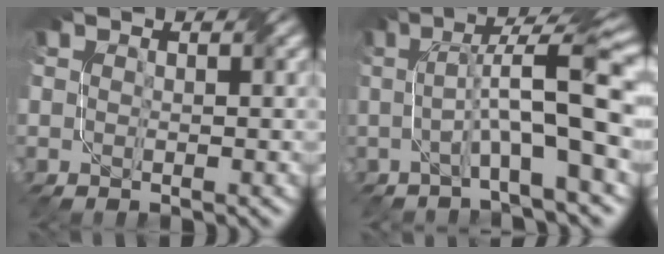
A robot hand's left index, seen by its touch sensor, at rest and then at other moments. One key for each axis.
{"total": 8.6, "fx": -0.1, "fy": 1.4, "fz": 8.5, "tx": -0.133, "ty": 0.023, "tz": -0.012}